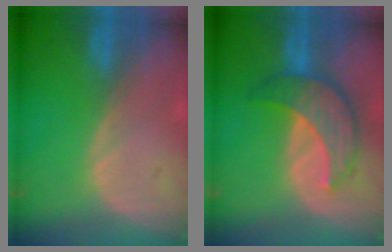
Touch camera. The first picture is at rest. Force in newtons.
{"total": 7.9, "press": 7.5, "slide": 2.4}